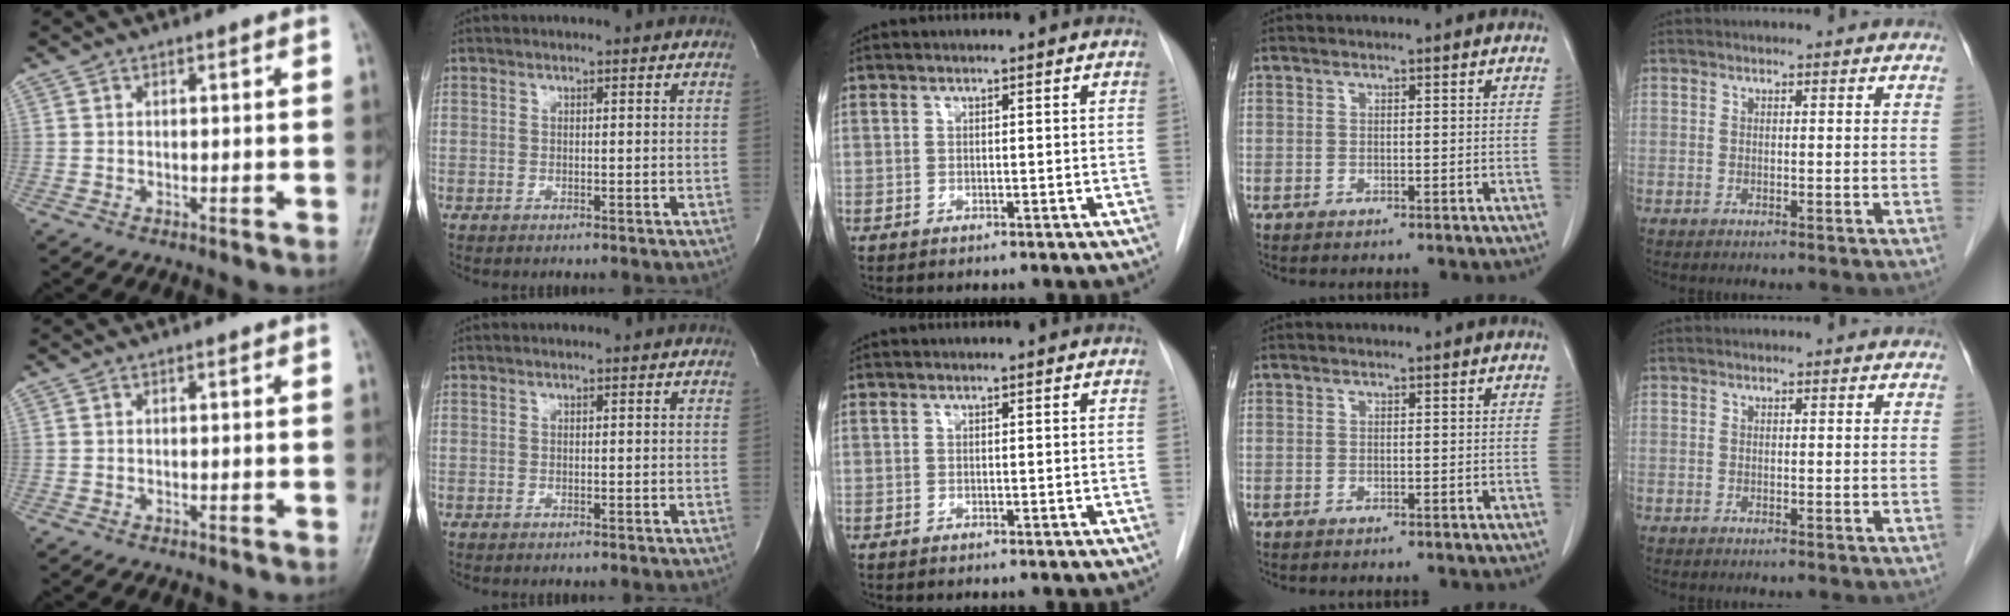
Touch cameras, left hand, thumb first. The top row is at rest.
{}